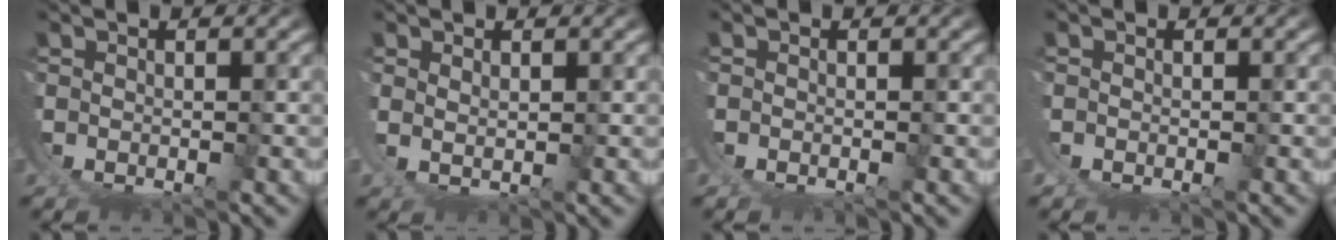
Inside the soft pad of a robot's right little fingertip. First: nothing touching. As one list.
[{"total": 2.0, "force": [1.7, -0.4, 0.9], "torque": [-0.025, -0.004, 0.035]}, {"total": 0.0}, {"total": 0.5, "force": [0.0, 0.5, 0.2], "torque": [-0.007, -0.002, -0.001]}]